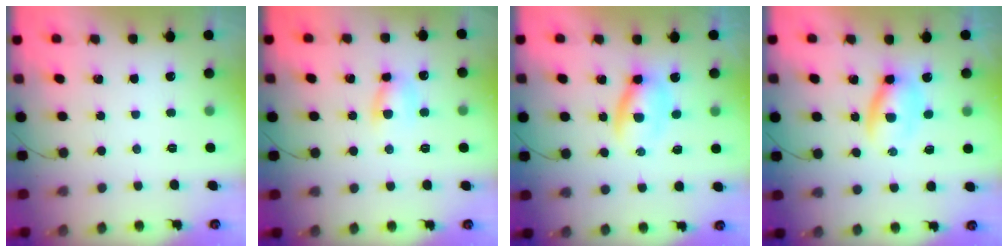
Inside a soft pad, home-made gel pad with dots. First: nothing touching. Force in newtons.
{"total": 6.3, "press": 6.3, "slide": 0.1}
{"total": 4.3, "press": 4.2, "slide": 0.8}
{"total": 4.3, "press": 4.2, "slide": 0.8}